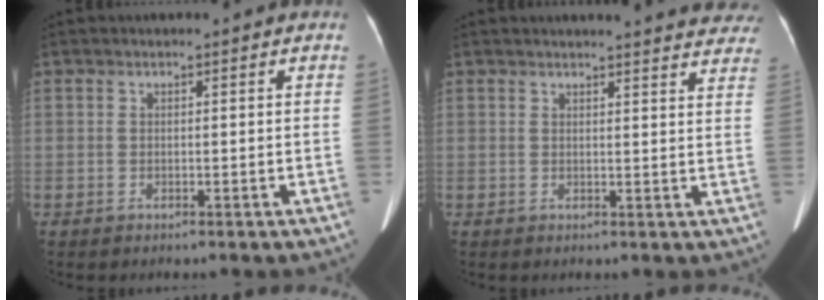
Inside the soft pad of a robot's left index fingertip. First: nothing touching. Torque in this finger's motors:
{"motor_torque": [0.63, -1.38, 0.20, 0.03]}